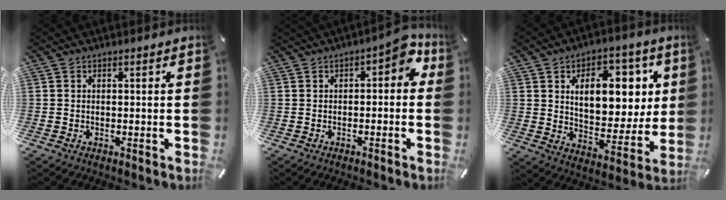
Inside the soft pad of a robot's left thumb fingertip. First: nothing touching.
{"total": 4.6, "force": [0.5, 2.6, 3.8], "torque": [-0.058, 0.004, 0.001]}
{"total": 14.8, "force": [5.2, 9.6, 10.0], "torque": [-0.137, -0.017, 0.091]}